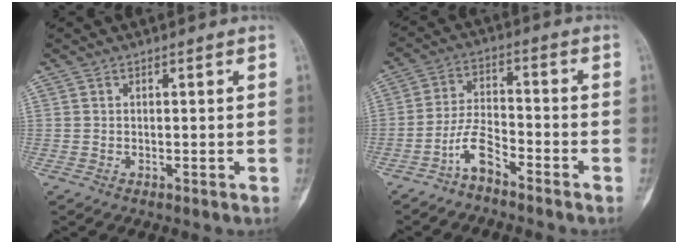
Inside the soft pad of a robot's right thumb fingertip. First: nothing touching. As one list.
[{"total": 6.2, "force": [-4.5, 2.2, 3.7], "torque": [-0.070, 0.045, -0.094]}]